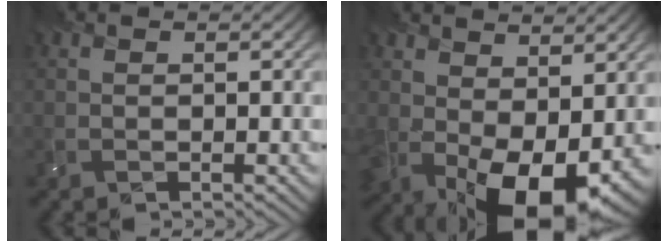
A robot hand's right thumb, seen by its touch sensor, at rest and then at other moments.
{"total": 13.1, "force": [-0.5, 8.0, 10.4], "torque": [-0.170, -0.039, 0.031]}